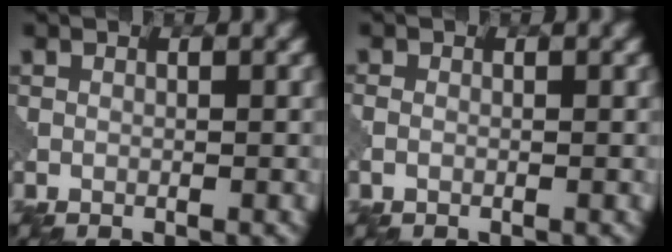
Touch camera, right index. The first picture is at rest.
{"total": 0.8, "force": [-0.3, 0.6, 0.5], "torque": [-0.014, -0.001, -0.010]}